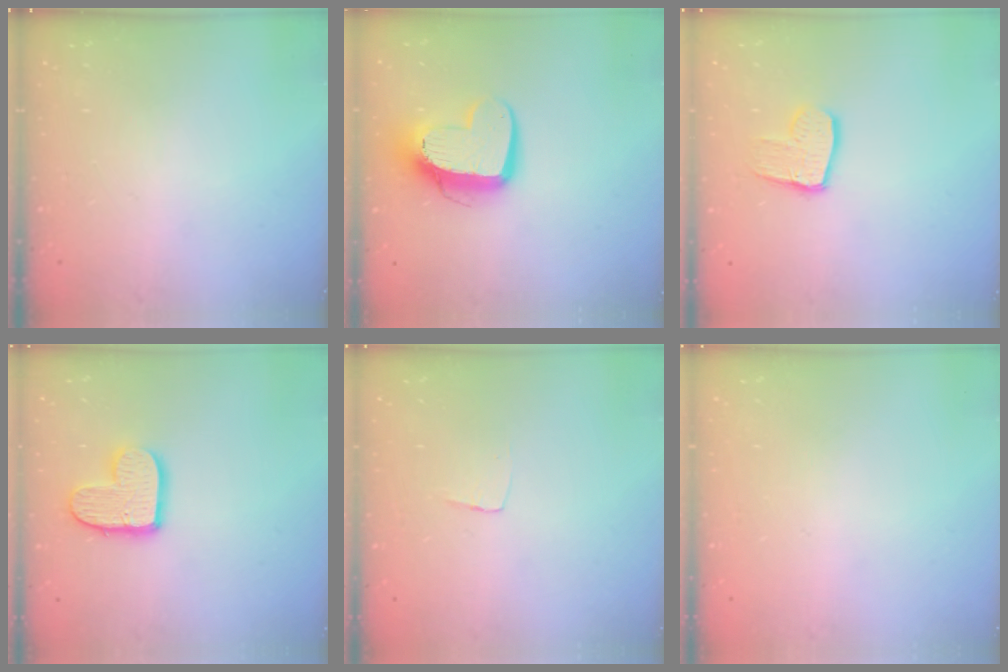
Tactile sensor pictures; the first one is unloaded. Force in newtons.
{"total": 13.3, "press": 13.2, "slide": 1.2}
{"total": 10.1, "press": 10.0, "slide": 0.8}
{"total": 11.1, "press": 11.1, "slide": 0.5}
{"total": 3.3, "press": 3.3, "slide": 0.2}
{"total": 0.0}